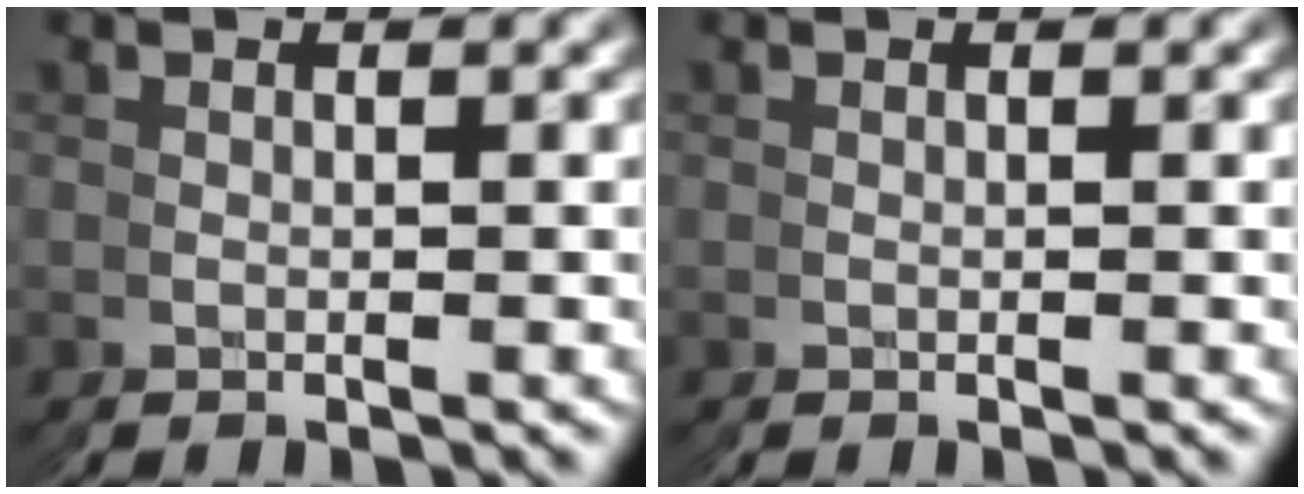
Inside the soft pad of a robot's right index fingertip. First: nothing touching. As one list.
[{"total": 0.0}]